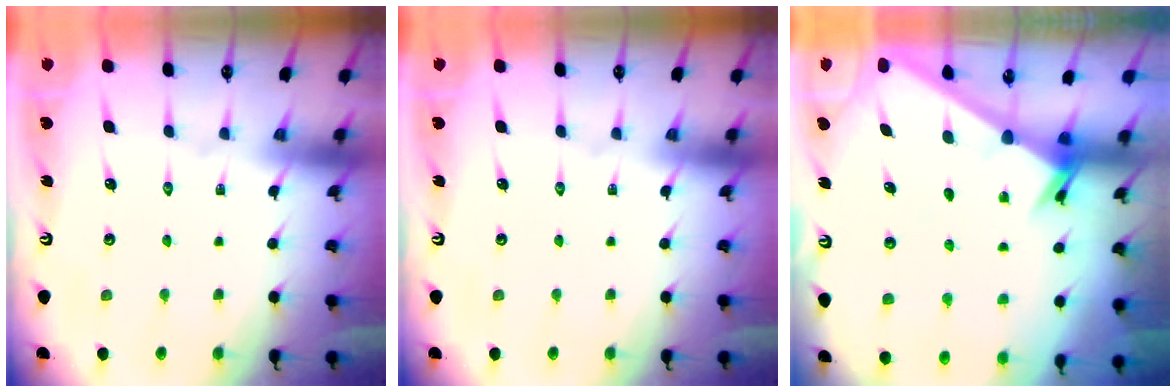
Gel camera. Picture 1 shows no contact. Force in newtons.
{"total": 0.0}
{"total": 2.6, "press": 2.6, "slide": 0.2}